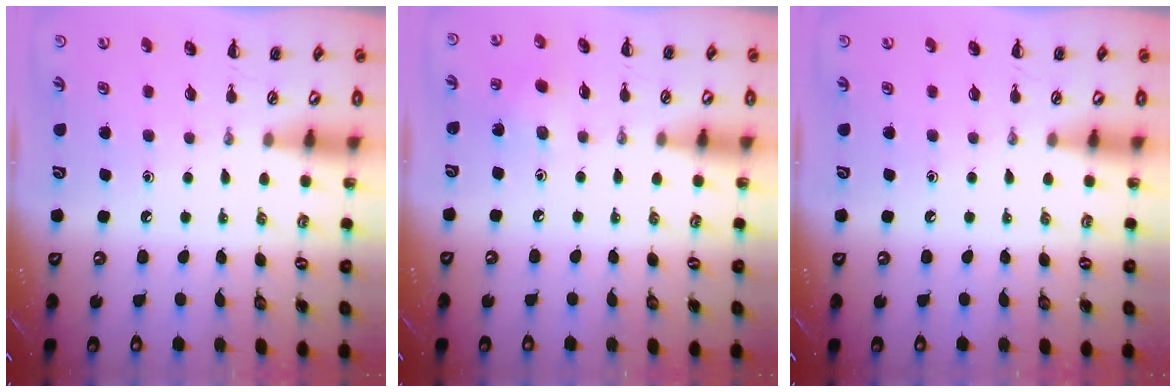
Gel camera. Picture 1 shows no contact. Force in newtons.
{"total": 3.5, "press": 3.4, "slide": 0.9}
{"total": 0.0}